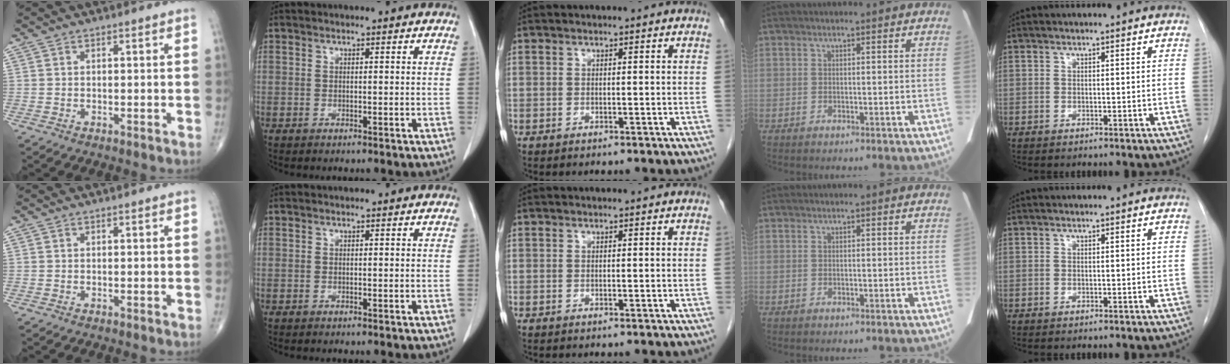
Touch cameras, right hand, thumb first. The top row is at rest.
{}